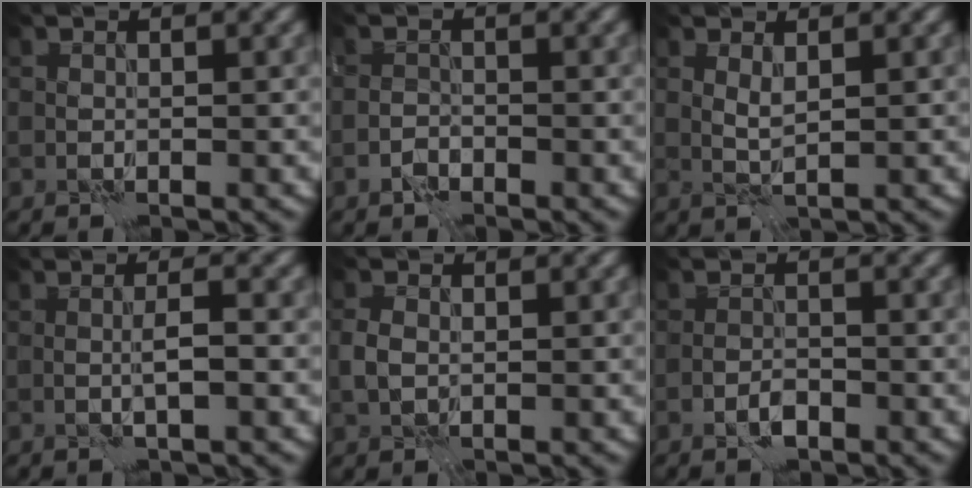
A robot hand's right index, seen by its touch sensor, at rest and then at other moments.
{"total": 1.1, "force": [-1.0, 0.5, 0.4], "torque": [-0.004, 0.007, -0.020]}
{"total": 1.2, "force": [0.6, 0.1, 1.0], "torque": [-0.025, -0.002, 0.015]}
{"total": 1.5, "force": [0.0, 0.0, 1.5], "torque": [-0.030, 0.003, -0.002]}
{"total": 1.9, "force": [-0.1, 1.4, 1.2], "torque": [-0.029, 0.002, -0.003]}
{"total": 1.3, "force": [-0.9, 0.5, 0.7], "torque": [-0.011, 0.004, -0.019]}